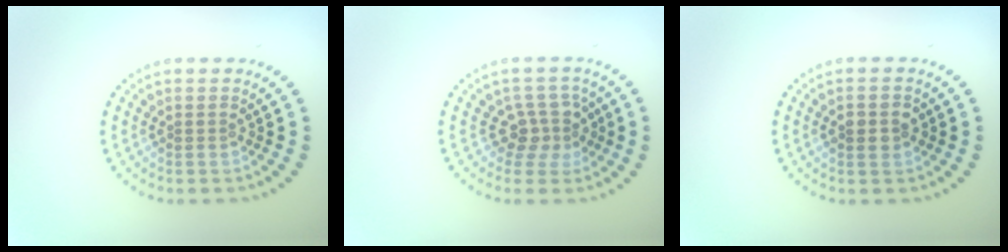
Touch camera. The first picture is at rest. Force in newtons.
{"total": 2.9, "press": 2.3, "slide": 1.7}
{"total": 2.6, "press": 2.6, "slide": 0.1}